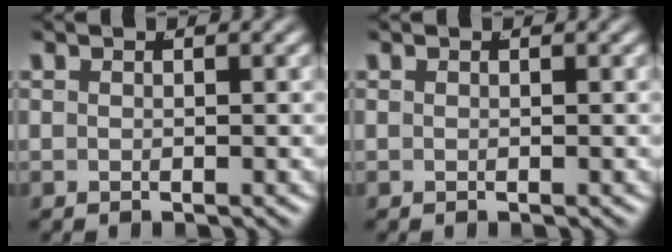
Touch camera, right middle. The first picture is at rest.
{"total": 0.0}